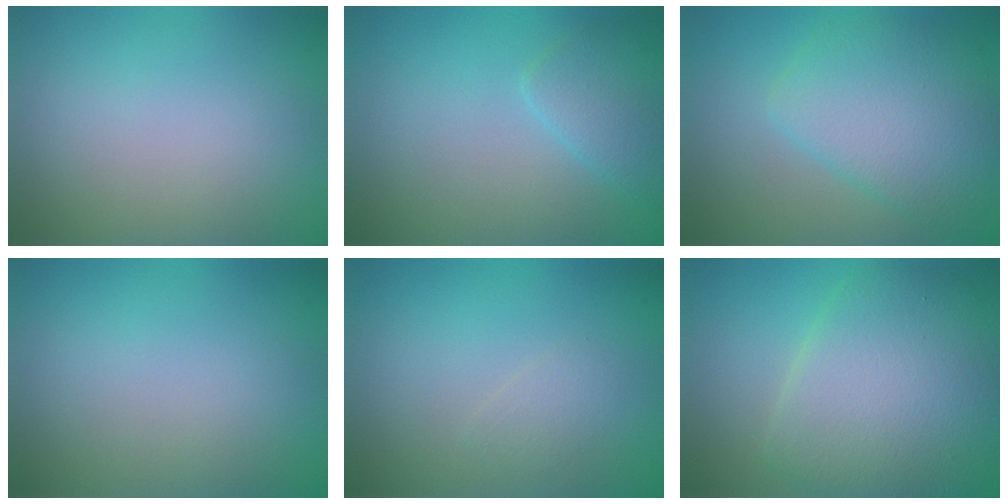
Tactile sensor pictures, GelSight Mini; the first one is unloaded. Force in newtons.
{"total": 2.5, "press": 2.5, "slide": 0.1}
{"total": 5.8, "press": 5.8, "slide": 0.1}
{"total": 0.0}
{"total": 0.9, "press": 0.9, "slide": 0.0}
{"total": 9.0, "press": 9.0, "slide": 0.4}